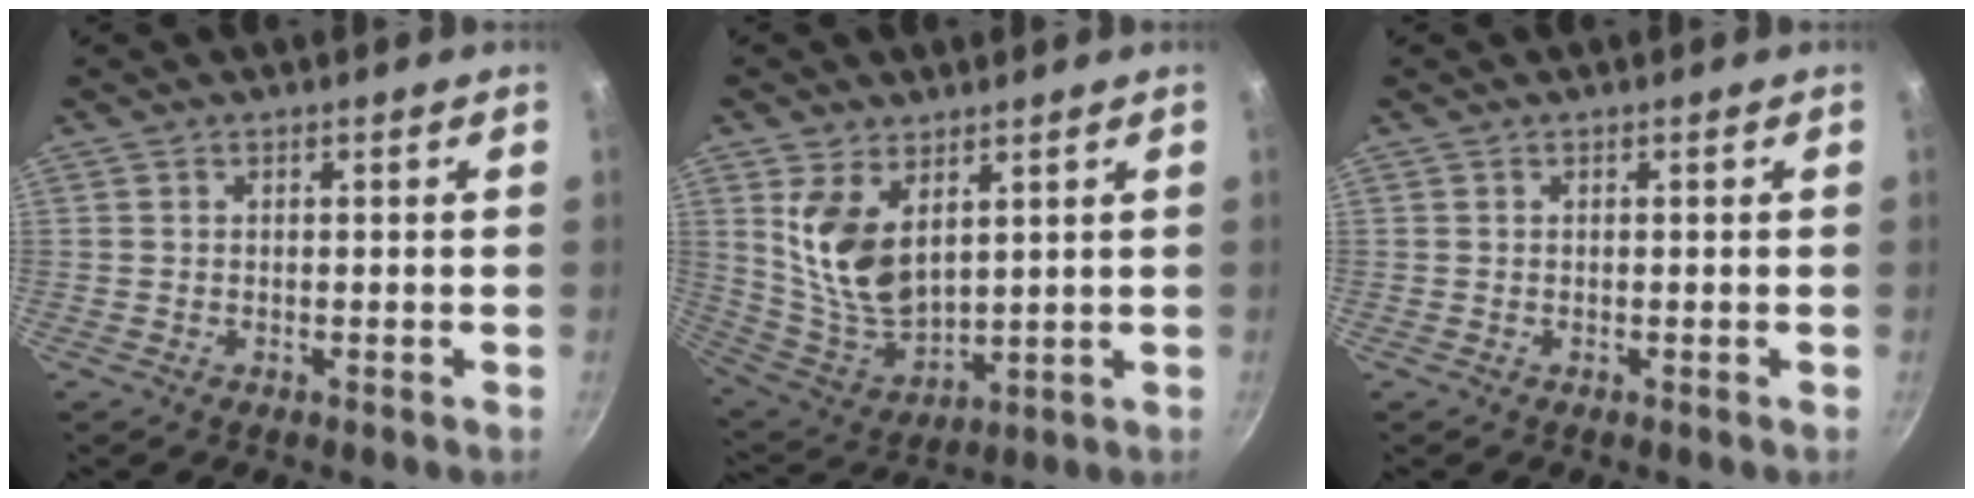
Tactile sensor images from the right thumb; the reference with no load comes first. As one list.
[{"total": 12.3, "force": [4.6, 7.0, 9.0], "torque": [-0.162, -0.047, 0.105]}, {"total": 0.0}]